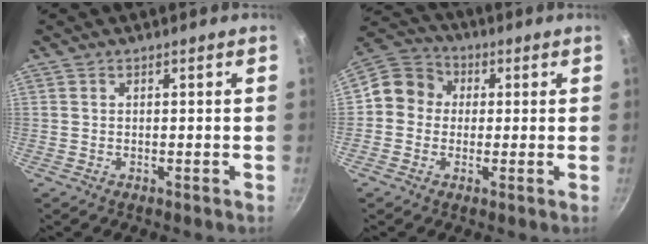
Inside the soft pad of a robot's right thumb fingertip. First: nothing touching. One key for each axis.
{"total": 8.8, "fx": 0.3, "fy": 8.0, "fz": 3.6, "tx": -0.044, "ty": 0.026, "tz": -0.009}